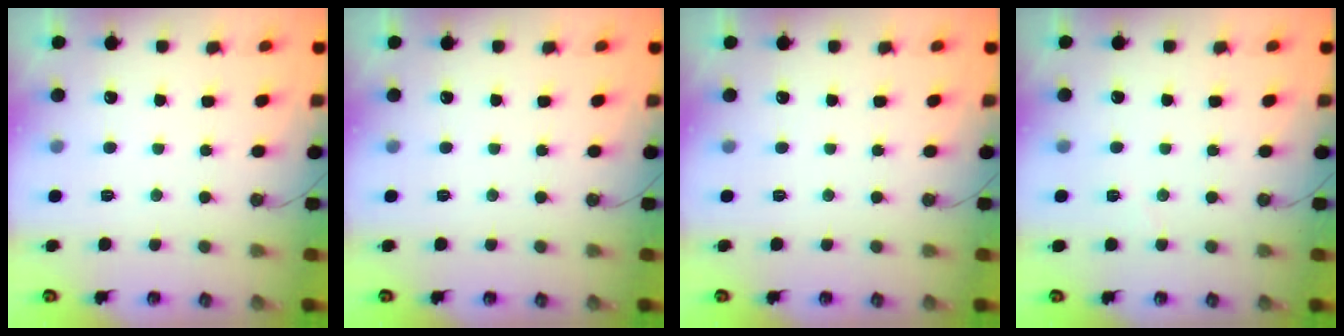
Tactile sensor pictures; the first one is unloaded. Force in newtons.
{"total": 0.0}
{"total": 0.0}
{"total": 2.6, "press": 2.5, "slide": 0.8}